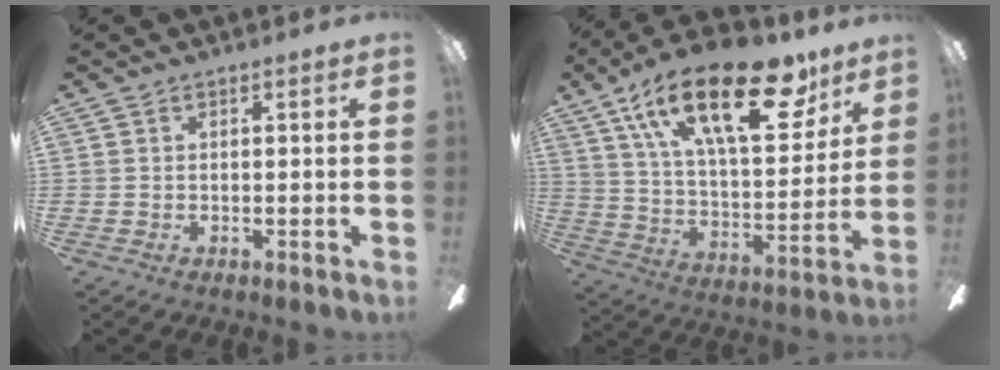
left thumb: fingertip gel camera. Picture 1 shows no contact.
{"total": 28.1, "force": [15.5, 12.5, 19.8], "torque": [-0.311, -0.077, 0.262]}